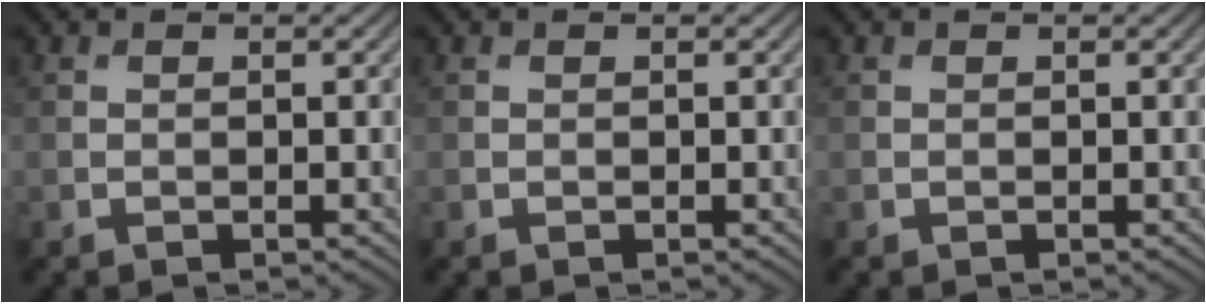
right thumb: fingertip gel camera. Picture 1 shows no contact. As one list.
[{"total": 0.0}, {"total": 0.0}]